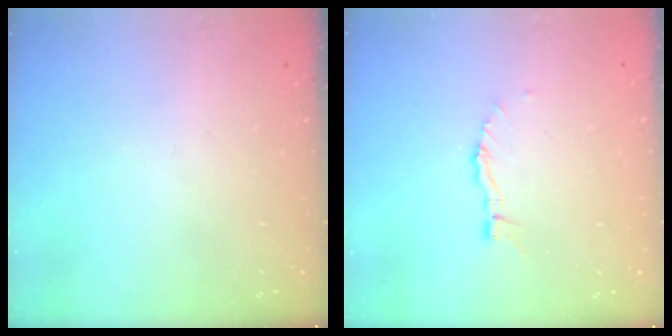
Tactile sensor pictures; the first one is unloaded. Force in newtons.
{"total": 3.8, "press": 3.8, "slide": 0.3}